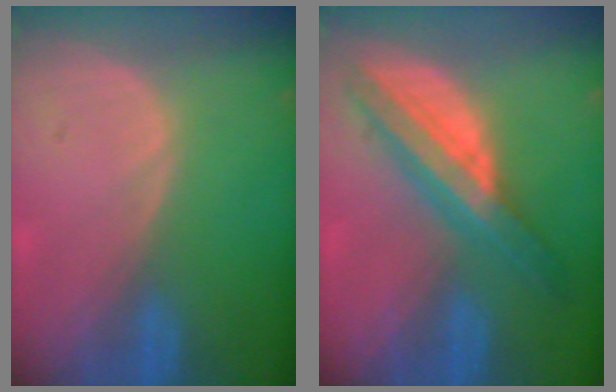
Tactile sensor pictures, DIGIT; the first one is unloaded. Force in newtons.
{"total": 8.1, "press": 8.1, "slide": 0.4}